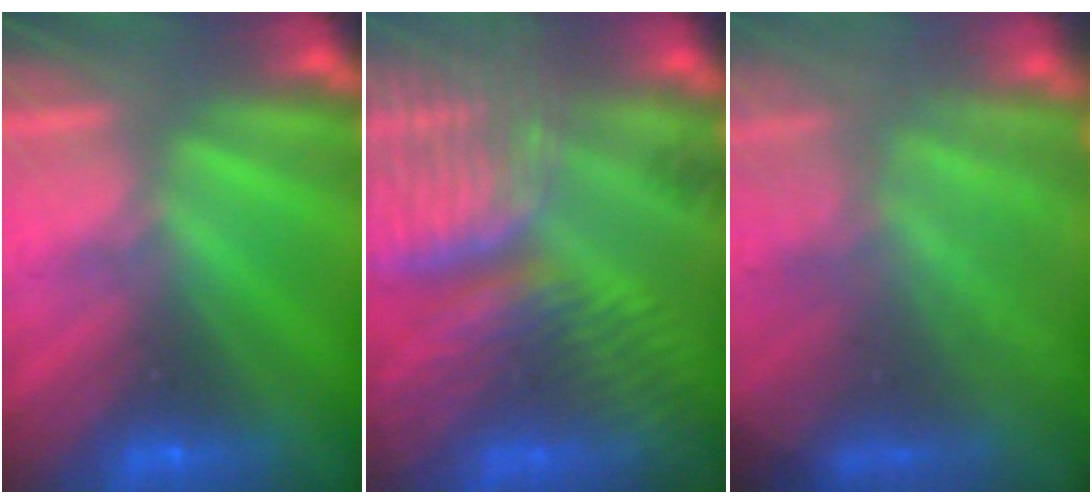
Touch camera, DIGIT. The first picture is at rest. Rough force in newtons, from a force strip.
{"total": 9.8}
{"total": 7.2}